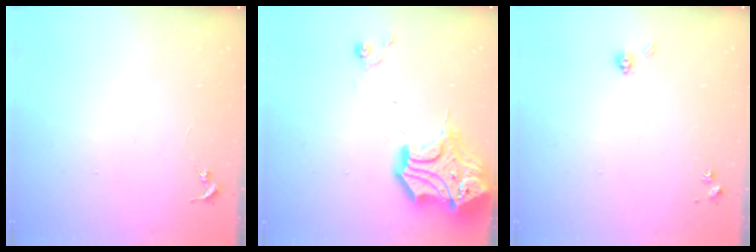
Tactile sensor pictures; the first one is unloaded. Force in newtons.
{"total": 21.9, "press": 21.7, "slide": 2.9}
{"total": 4.6, "press": 4.4, "slide": 1.2}